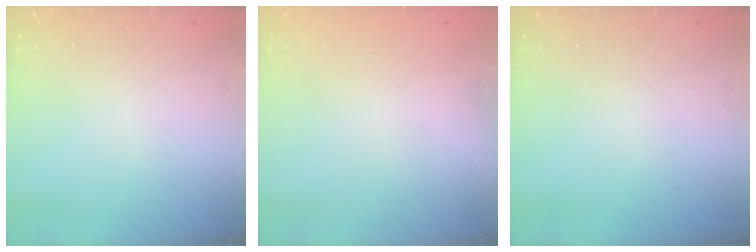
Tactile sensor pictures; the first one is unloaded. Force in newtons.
{"total": 0.0}
{"total": 0.0}